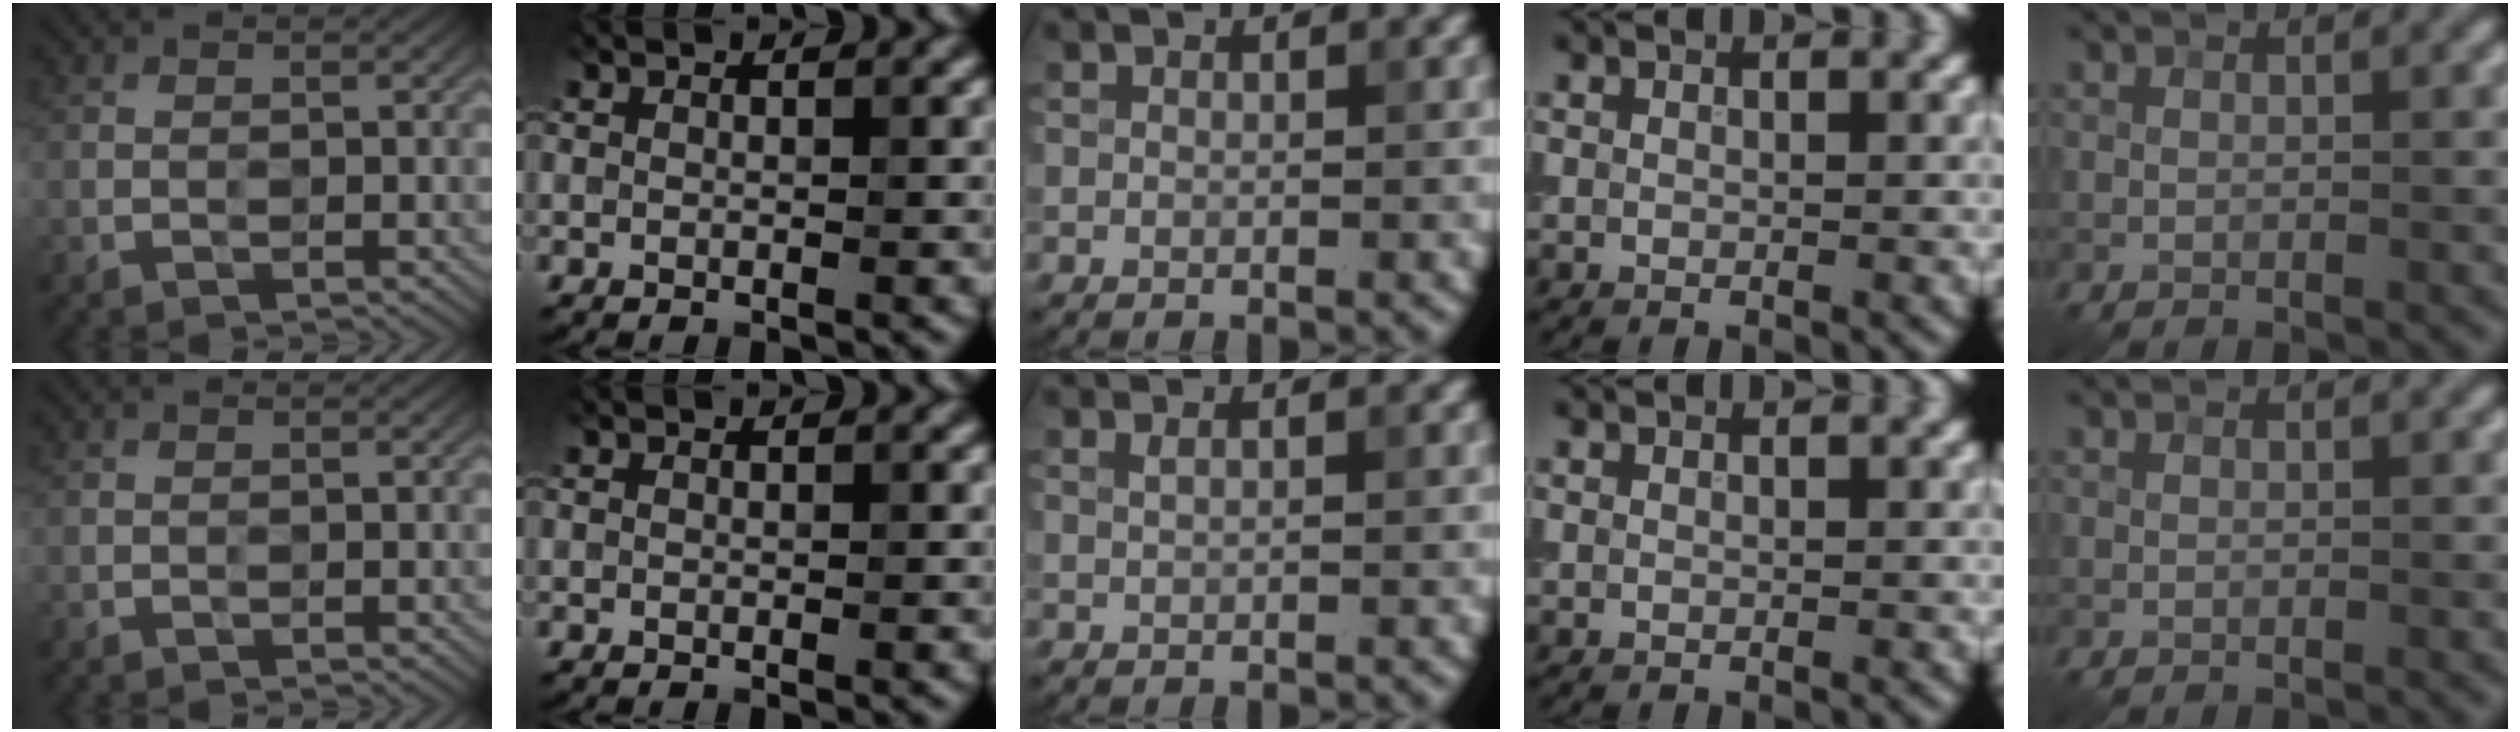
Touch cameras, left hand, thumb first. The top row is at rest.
{"middle": {"total": 0.7, "force": [0.3, 0.4, 0.5], "torque": [-0.002, 0.008, 0.001]}}